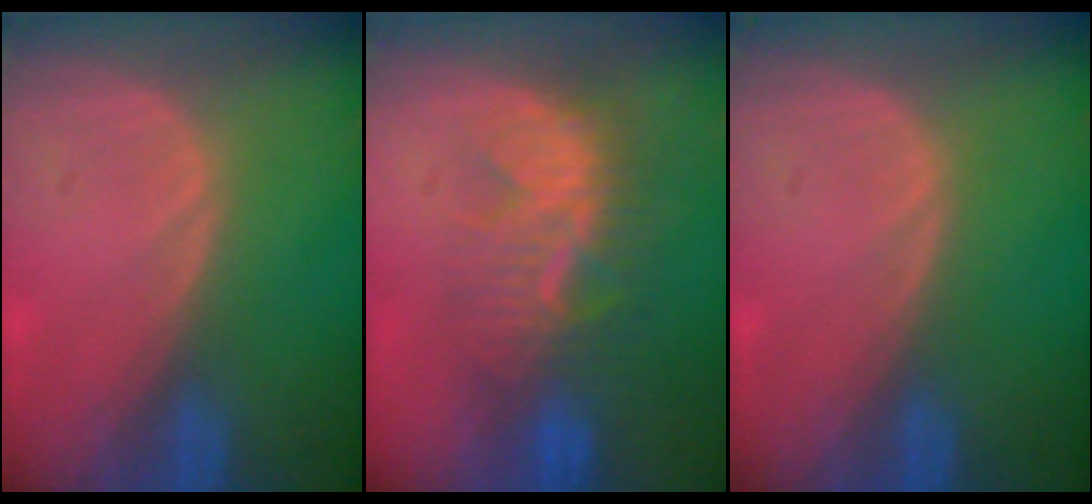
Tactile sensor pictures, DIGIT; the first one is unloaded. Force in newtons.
{"total": 8.1, "press": 7.8, "slide": 2.2}
{"total": 0.0}